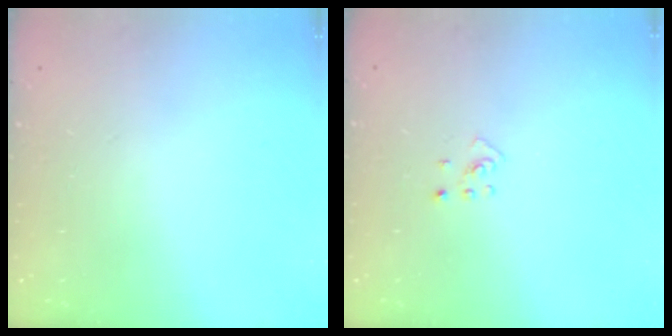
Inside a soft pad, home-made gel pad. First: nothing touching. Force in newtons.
{"total": 2.7, "press": 2.6, "slide": 0.6}